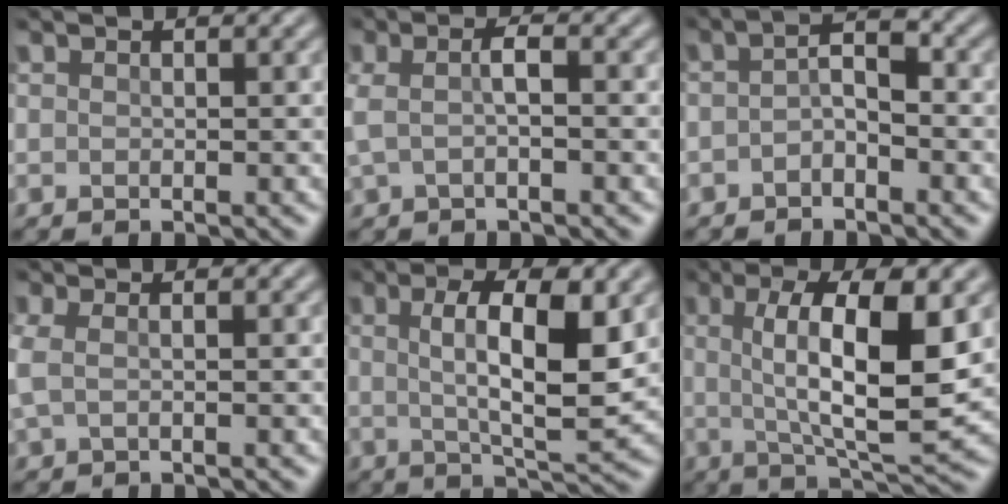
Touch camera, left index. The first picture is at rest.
{"total": 2.4, "force": [-0.5, 0.8, 2.2], "torque": [-0.052, 0.003, -0.013]}
{"total": 2.4, "force": [-1.2, 0.9, 1.8], "torque": [-0.038, 0.008, -0.031]}
{"total": 1.8, "force": [0.0, 0.8, 1.6], "torque": [-0.045, 0.004, -0.005]}
{"total": 8.1, "force": [1.2, 2.4, 7.6], "torque": [-0.121, -0.003, 0.018]}
{"total": 9.9, "force": [1.2, 2.8, 9.4], "torque": [-0.148, -0.006, 0.020]}